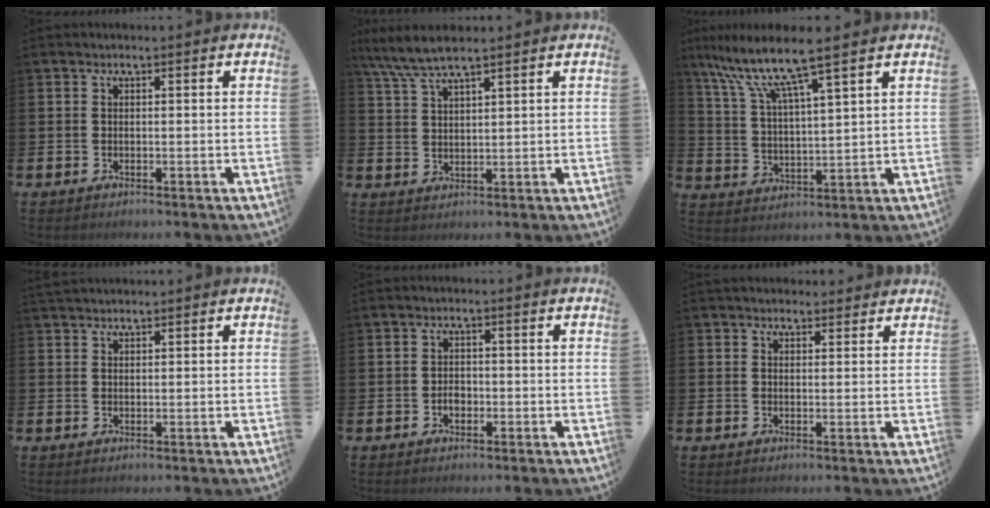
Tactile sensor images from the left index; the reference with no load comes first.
{"total": 5.9, "force": [5.1, 0.5, 3.0], "torque": [-0.073, -0.012, 0.092]}
{"total": 8.9, "force": [7.2, 0.5, 5.3], "torque": [-0.132, -0.030, 0.122]}
{"total": 1.6, "force": [1.5, 0.4, 0.2], "torque": [0.004, -0.002, 0.026]}
{"total": 1.9, "force": [-0.6, 1.4, 1.1], "torque": [-0.014, 0.002, -0.015]}
{"total": 2.1, "force": [1.9, 0.8, 0.0], "torque": [0.015, -0.007, 0.032]}